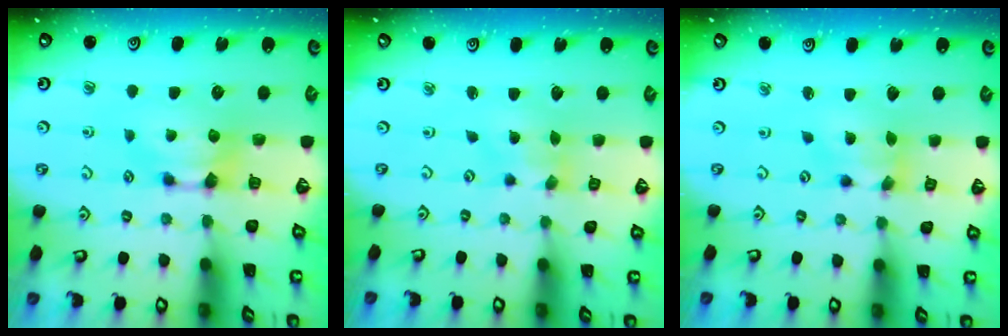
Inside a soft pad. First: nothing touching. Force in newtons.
{"total": 2.9, "press": 2.7, "slide": 0.9}
{"total": 2.9, "press": 2.4, "slide": 1.6}